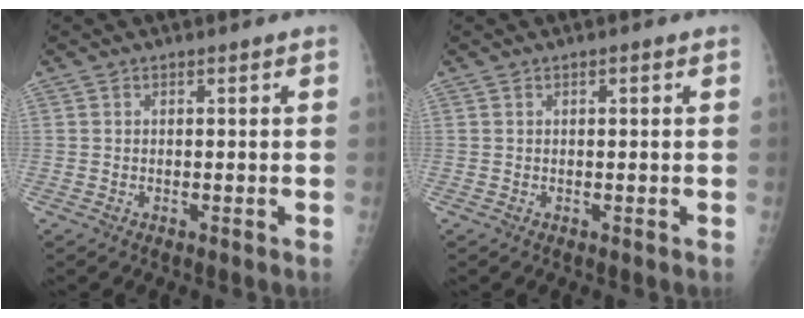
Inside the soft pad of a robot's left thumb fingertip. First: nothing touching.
{"total": 0.0}